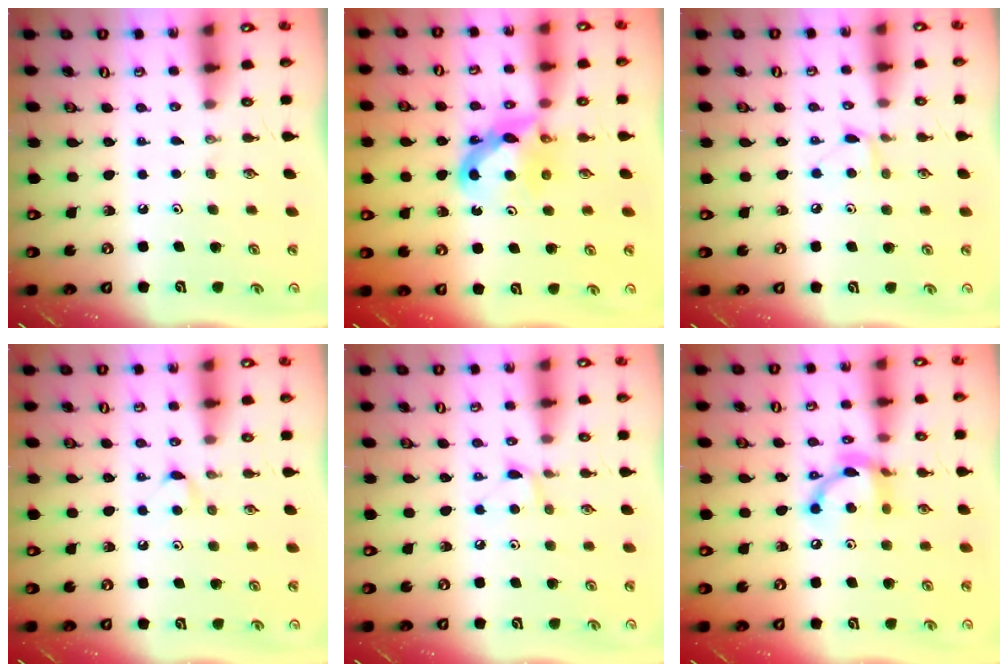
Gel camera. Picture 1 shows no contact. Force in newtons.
{"total": 7.4, "press": 7.4, "slide": 0.3}
{"total": 6.5, "press": 6.4, "slide": 0.8}
{"total": 4.2, "press": 4.2, "slide": 0.5}
{"total": 5.3, "press": 5.2, "slide": 0.7}
{"total": 13.3, "press": 13.2, "slide": 1.2}